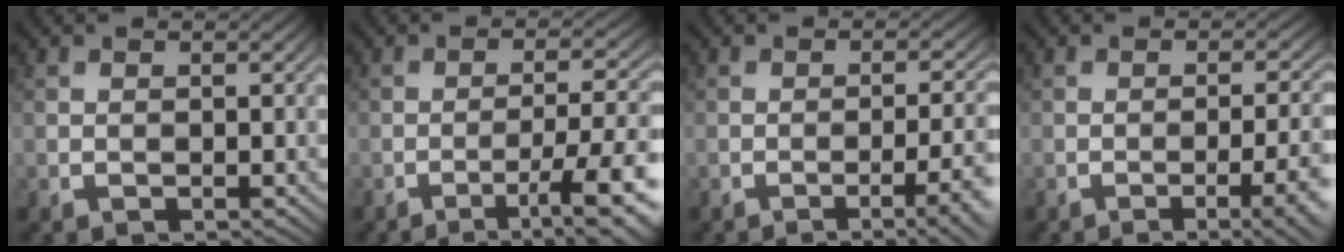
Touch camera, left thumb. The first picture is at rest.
{"total": 8.8, "force": [-4.2, 1.6, 7.6], "torque": [-0.125, 0.003, -0.056]}
{"total": 6.4, "force": [-2.7, 1.4, 5.6], "torque": [-0.079, 0.002, -0.034]}
{"total": 7.1, "force": [-2.8, 1.8, 6.3], "torque": [-0.085, 0.000, -0.032]}